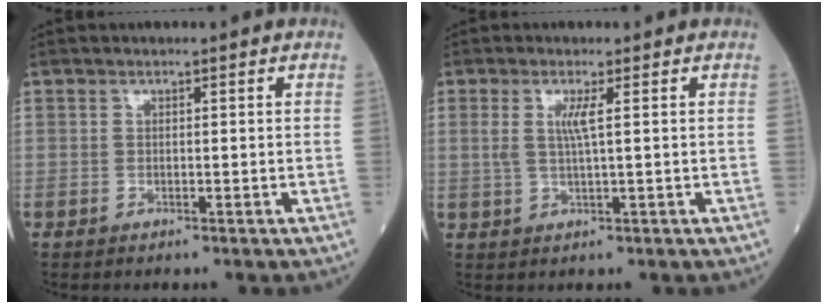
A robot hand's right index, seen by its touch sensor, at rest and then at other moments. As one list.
[{"total": 2.9, "force": [0.8, -0.1, 2.8], "torque": [-0.065, 0.000, 0.015]}]